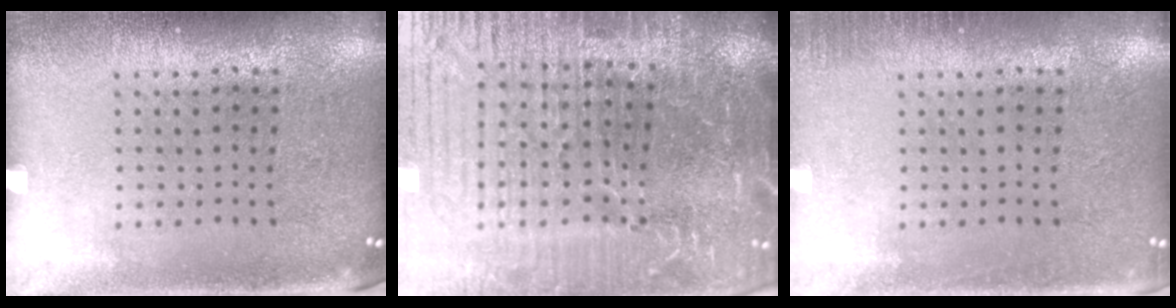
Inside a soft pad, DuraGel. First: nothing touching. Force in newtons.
{"total": 7.1, "press": 6.2, "slide": 3.6}
{"total": 1.1, "press": 1.1, "slide": 0.2}